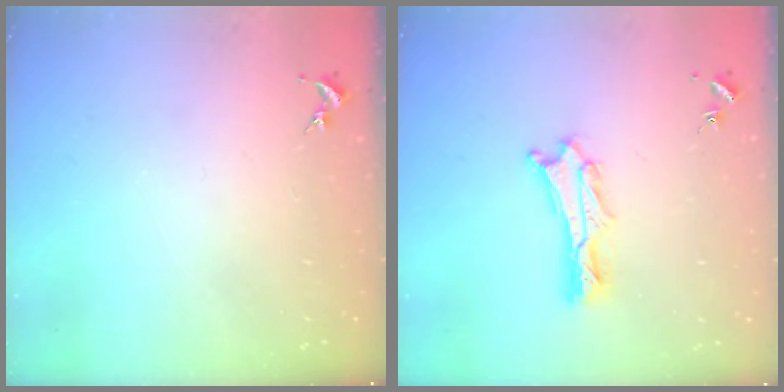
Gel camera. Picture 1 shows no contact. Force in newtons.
{"total": 2.0, "press": 2.0, "slide": 0.2}